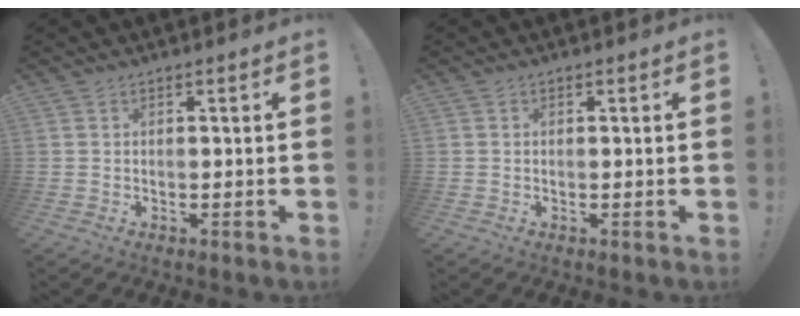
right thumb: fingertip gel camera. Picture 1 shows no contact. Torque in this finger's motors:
{"motor_torque": [-0.21, 0.01, 0.08, 0.14, -0.03]}